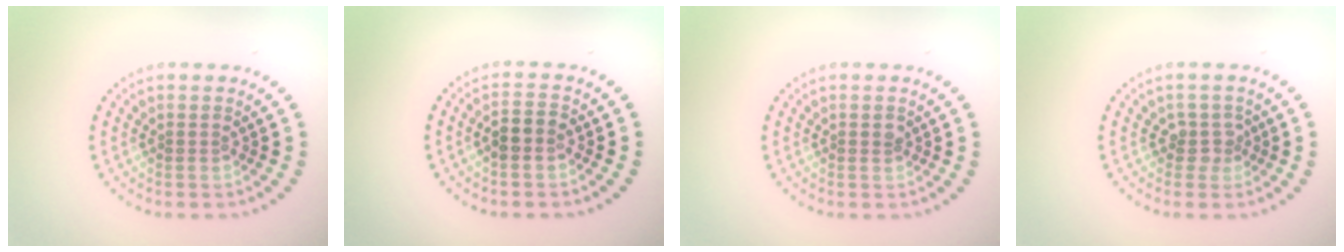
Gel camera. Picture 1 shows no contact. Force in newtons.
{"total": 1.9, "press": 1.7, "slide": 0.7}
{"total": 0.6, "press": 0.6, "slide": 0.2}
{"total": 1.6, "press": 1.2, "slide": 1.0}